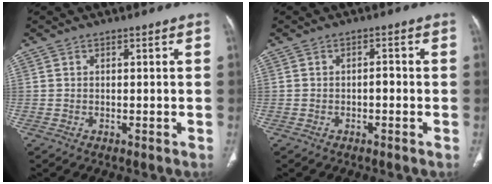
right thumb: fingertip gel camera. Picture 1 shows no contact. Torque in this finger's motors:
{"motor_torque": [0.24, 0.56, 0.62, 0.12, 0.01]}